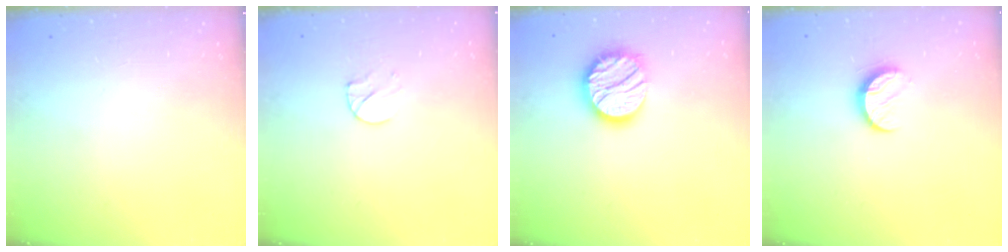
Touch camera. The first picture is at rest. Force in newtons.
{"total": 6.2, "press": 6.1, "slide": 0.5}
{"total": 17.0, "press": 17.0, "slide": 1.3}
{"total": 6.9, "press": 6.9, "slide": 0.7}